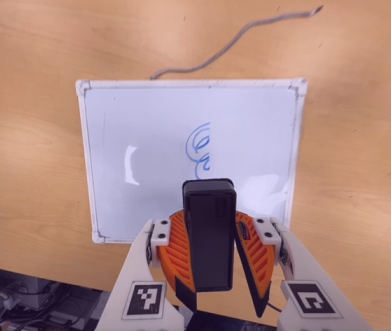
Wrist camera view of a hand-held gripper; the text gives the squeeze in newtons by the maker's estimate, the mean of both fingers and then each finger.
{"total": 10.2, "left": 10.3, "right": 10.1}